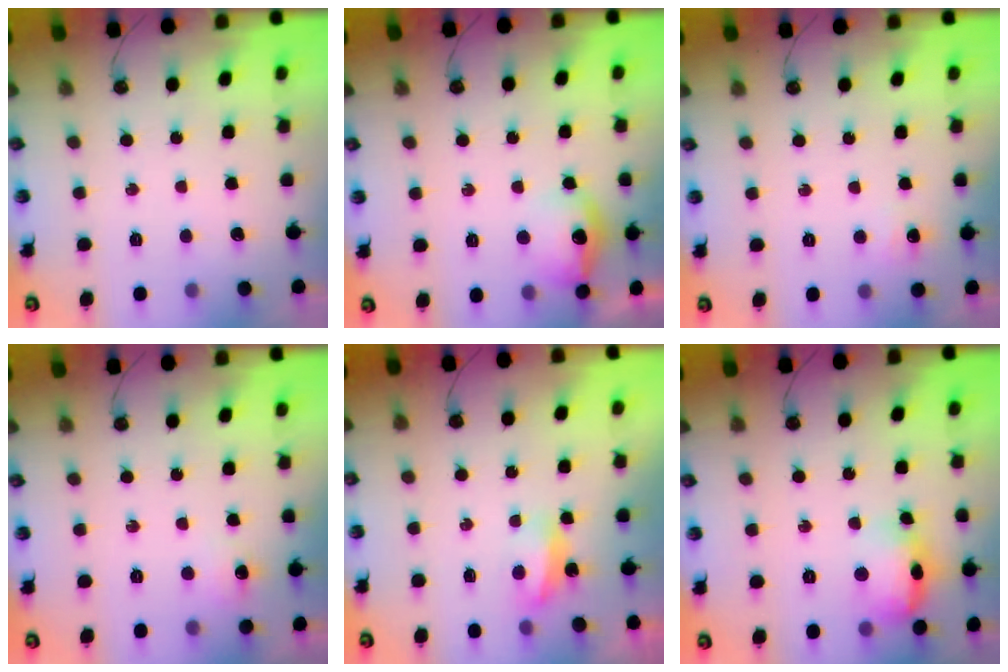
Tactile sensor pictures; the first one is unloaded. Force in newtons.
{"total": 13.4, "press": 13.4, "slide": 1.0}
{"total": 4.7, "press": 4.7, "slide": 0.3}
{"total": 6.7, "press": 6.7, "slide": 0.7}
{"total": 5.0, "press": 4.9, "slide": 0.6}
{"total": 14.2, "press": 14.1, "slide": 1.6}